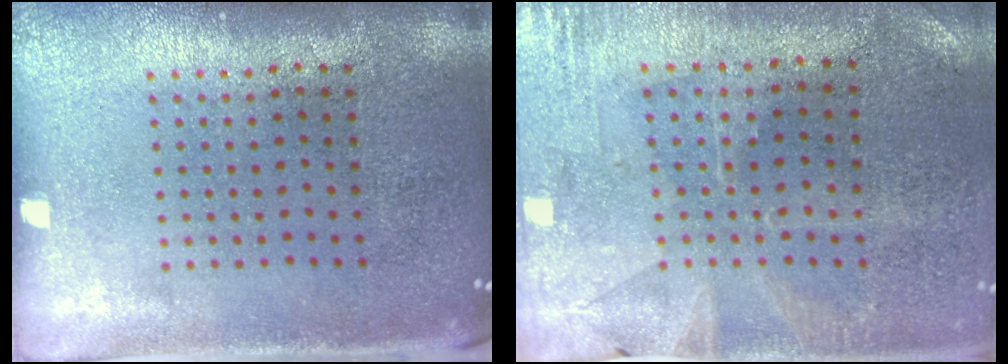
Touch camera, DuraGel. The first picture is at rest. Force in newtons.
{"total": 0.5, "press": 0.5, "slide": 0.3}